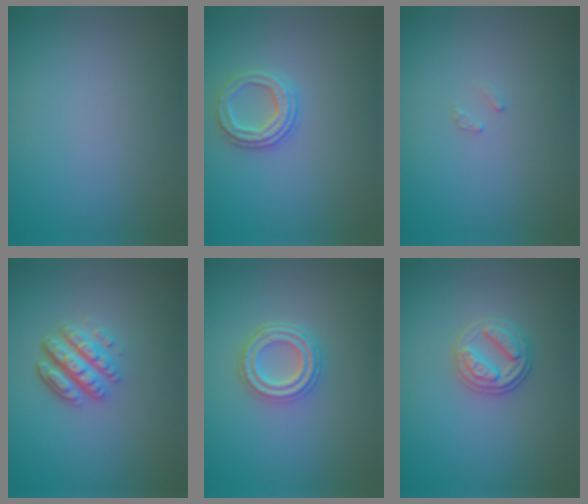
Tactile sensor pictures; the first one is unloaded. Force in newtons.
{"total": 2.5, "press": 2.3, "slide": 1.0}
{"total": 0.8, "press": 0.7, "slide": 0.1}
{"total": 4.6, "press": 3.4, "slide": 3.1}
{"total": 4.0, "press": 3.1, "slide": 2.5}
{"total": 2.7, "press": 2.7, "slide": 0.5}